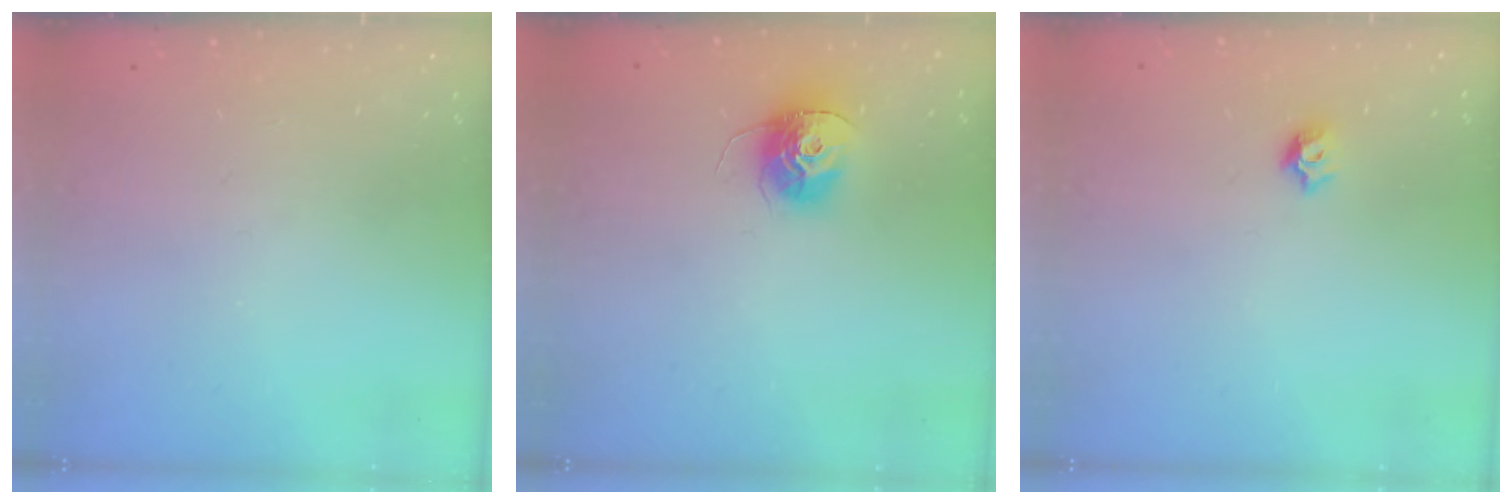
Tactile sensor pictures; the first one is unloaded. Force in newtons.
{"total": 12.3, "press": 12.3, "slide": 1.0}
{"total": 5.7, "press": 5.6, "slide": 0.7}